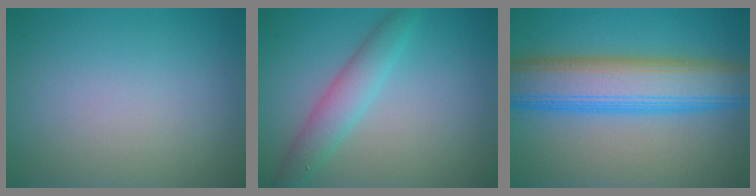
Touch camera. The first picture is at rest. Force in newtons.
{"total": 3.4, "press": 3.4, "slide": 0.1}
{"total": 9.3, "press": 9.3, "slide": 0.5}